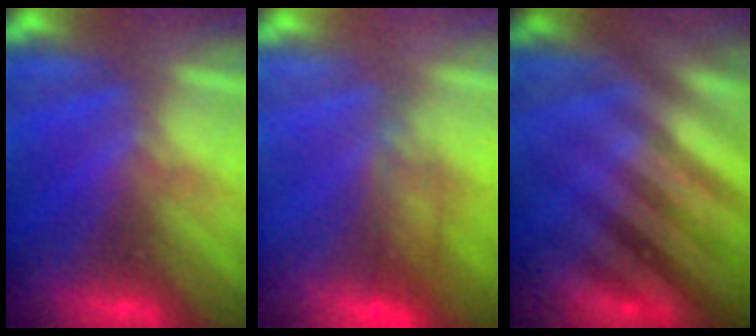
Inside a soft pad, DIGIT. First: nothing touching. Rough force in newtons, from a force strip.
{"total": 6.9}
{"total": 2.7}